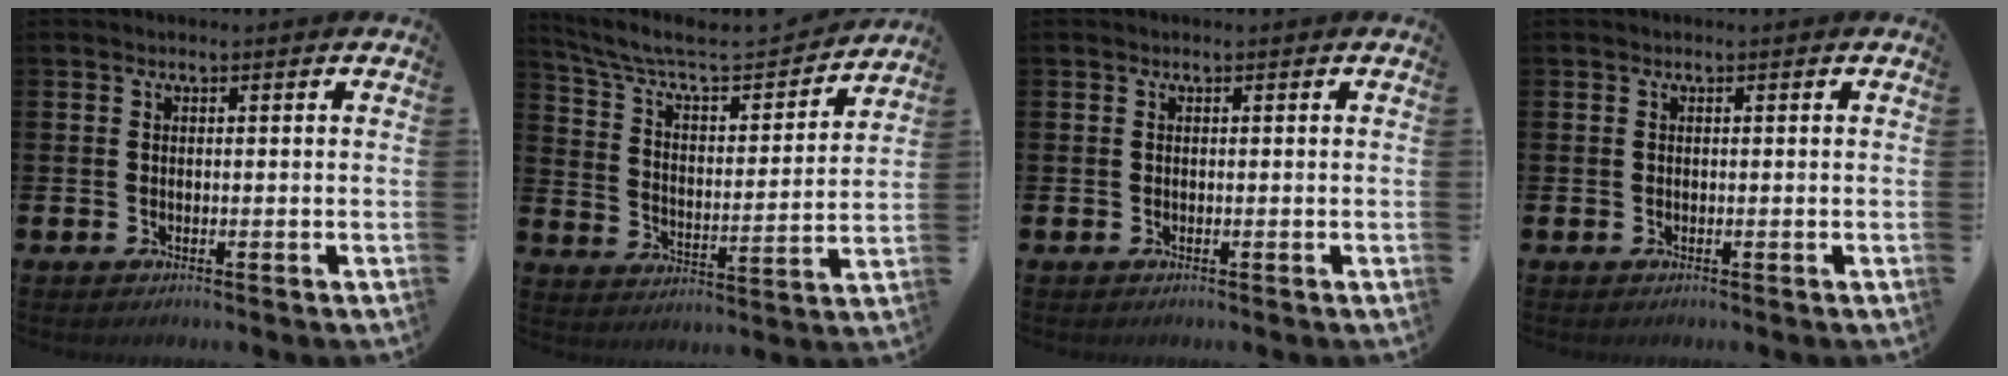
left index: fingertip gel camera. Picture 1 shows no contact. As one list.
[{"total": 7.7, "force": [6.6, 2.0, 3.4], "torque": [-0.102, -0.045, 0.108]}, {"total": 0.0}, {"total": 0.0}]